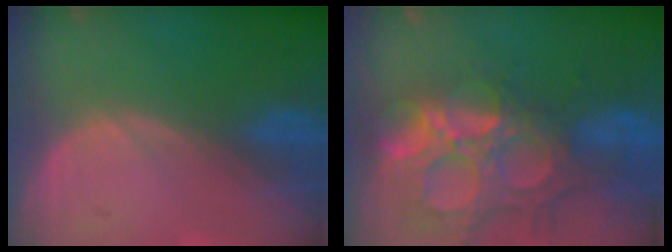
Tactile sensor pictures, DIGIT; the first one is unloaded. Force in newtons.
{"total": 14.8, "press": 12.3, "slide": 8.3}